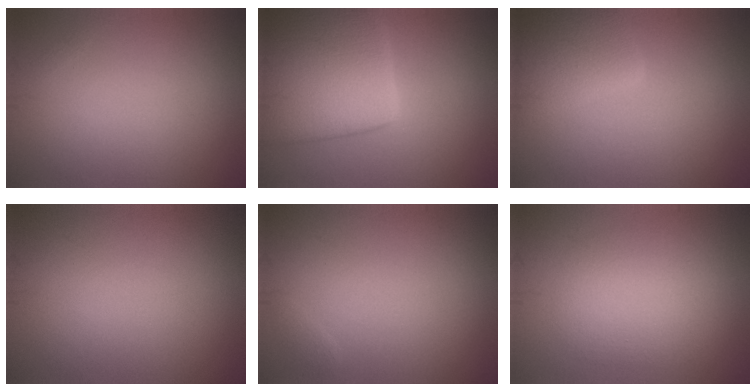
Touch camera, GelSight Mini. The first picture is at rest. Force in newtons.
{"total": 12.0, "press": 11.9, "slide": 0.5}
{"total": 5.2, "press": 5.2, "slide": 0.3}
{"total": 0.0}
{"total": 0.6, "press": 0.5, "slide": 0.1}
{"total": 3.9, "press": 3.9, "slide": 0.4}